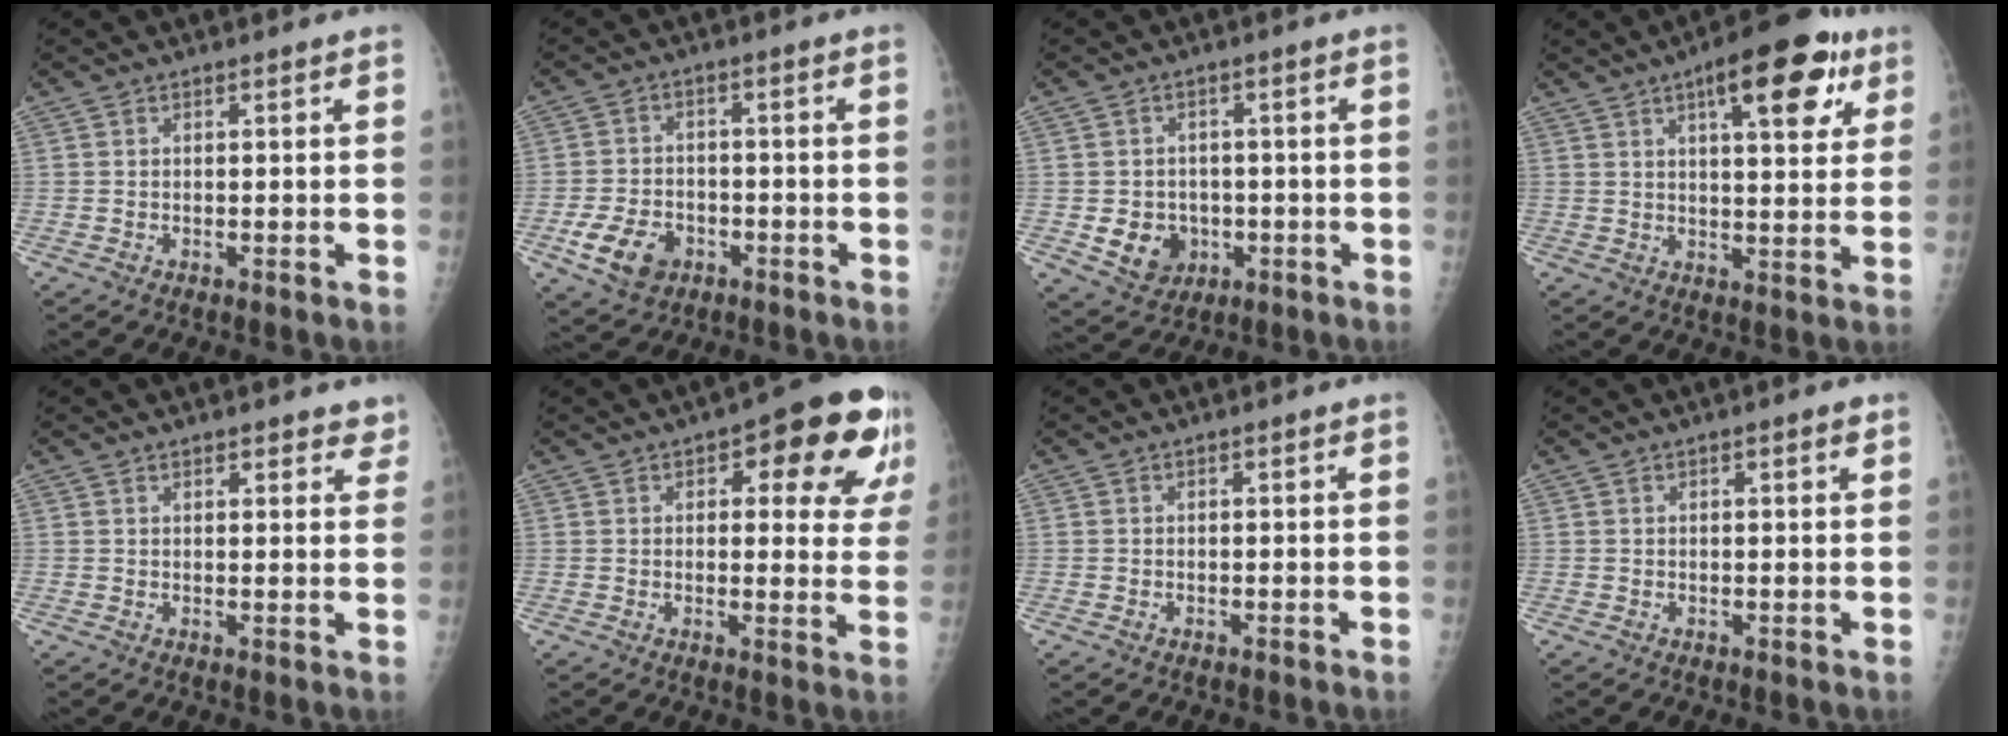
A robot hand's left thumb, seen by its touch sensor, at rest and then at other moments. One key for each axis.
{"total": 8.1, "fx": -3.6, "fy": 5.8, "fz": 4.5, "tx": -0.073, "ty": 0.016, "tz": -0.057}
{"total": 7.2, "fx": -1.6, "fy": 6.2, "fz": 3.3, "tx": -0.025, "ty": 0.007, "tz": -0.015}
{"total": 14.9, "fx": 7.2, "fy": 5.3, "fz": 11.9, "tx": -0.132, "ty": -0.013, "tz": 0.094}
{"total": 4.5, "fx": 3.7, "fy": 1.9, "fz": 1.7, "tx": 0.016, "ty": -0.014, "tz": 0.041}
{"total": 15.8, "fx": 7.0, "fy": 6.5, "fz": 12.6, "tx": -0.108, "ty": -0.014, "tz": 0.077}
{"total": 0.0}
{"total": 1.6, "fx": 0.8, "fy": 0.4, "fz": 1.3, "tx": -0.016, "ty": -0.001, "tz": 0.010}